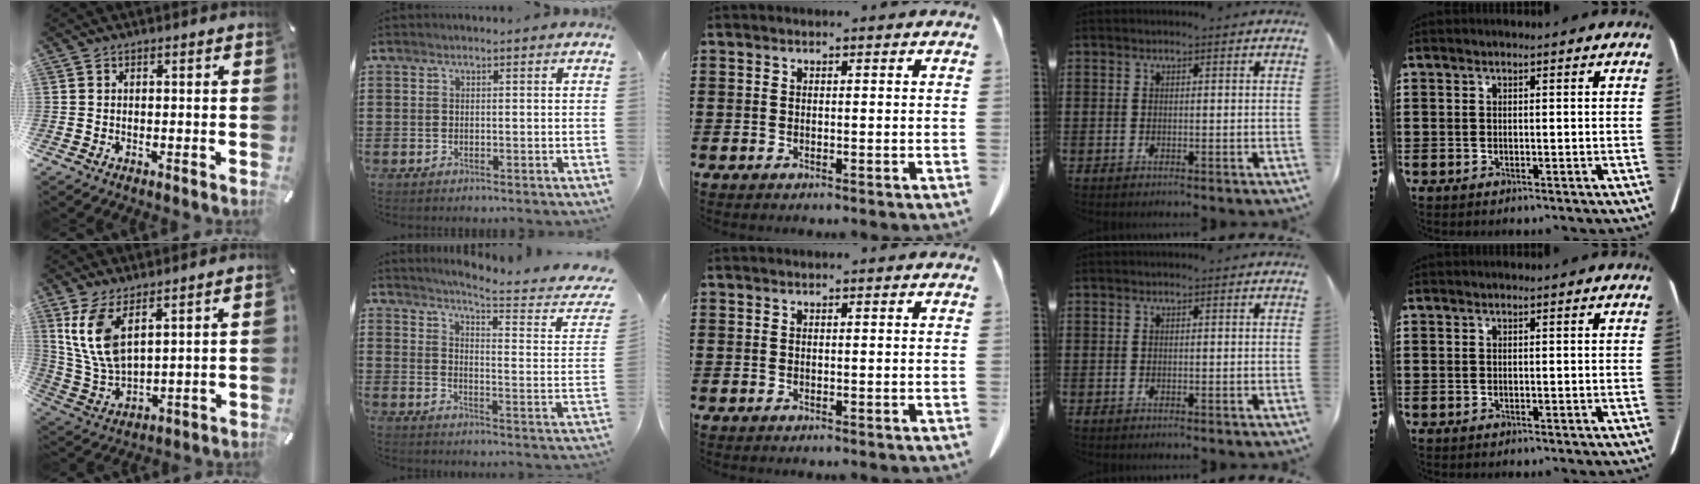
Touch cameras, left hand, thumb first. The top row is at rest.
{"thumb": {"total": 10.9, "force": [6.1, 4.8, 7.7], "torque": [-0.191, -0.034, 0.110]}, "index": {"total": 5.0, "force": [4.3, -0.9, 2.4], "torque": [-0.053, -0.038, 0.062]}}